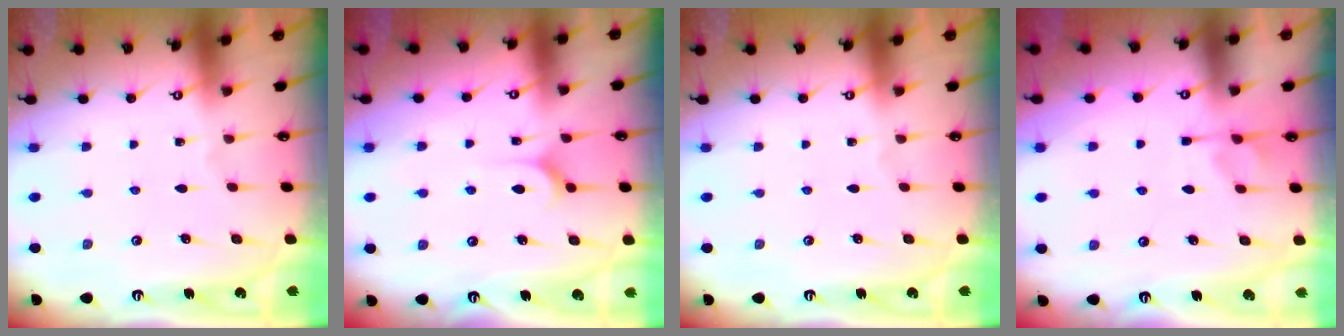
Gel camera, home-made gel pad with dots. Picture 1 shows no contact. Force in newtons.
{"total": 4.9, "press": 4.9, "slide": 0.7}
{"total": 0.0}
{"total": 0.9, "press": 0.1, "slide": 0.9}